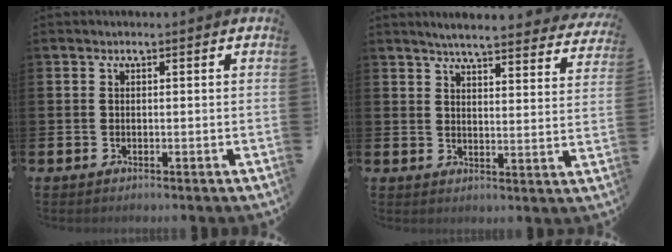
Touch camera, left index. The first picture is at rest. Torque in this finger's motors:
{"motor_torque": [1.01, -1.13, 0.27, 0.12]}